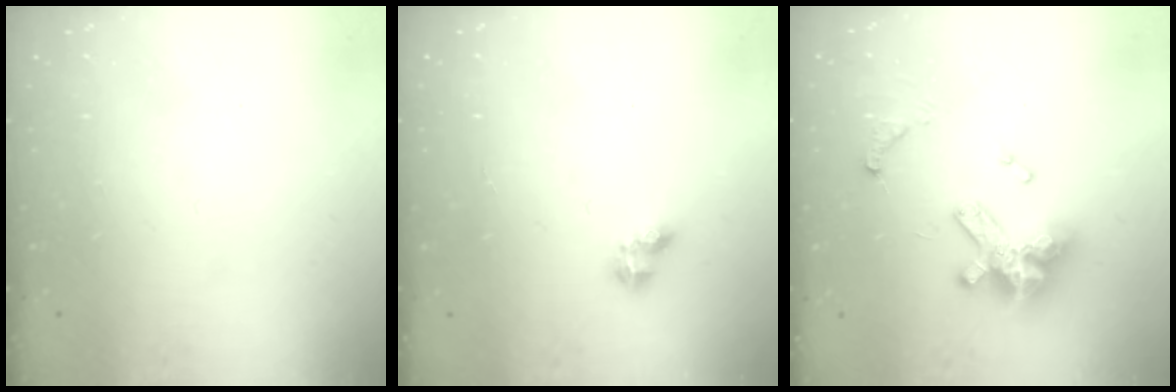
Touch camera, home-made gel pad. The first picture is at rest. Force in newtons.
{"total": 3.1, "press": 3.0, "slide": 0.7}
{"total": 14.2, "press": 14.1, "slide": 2.1}